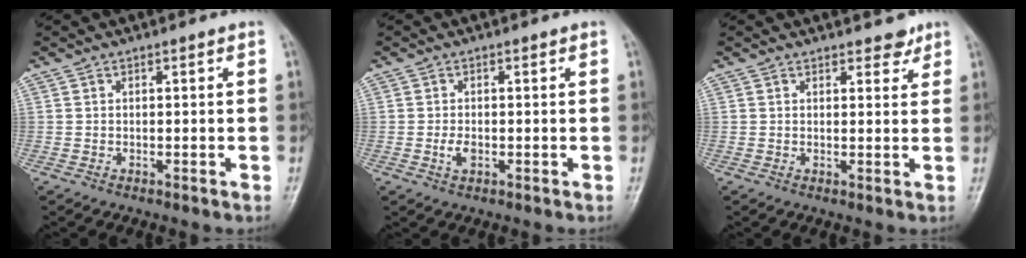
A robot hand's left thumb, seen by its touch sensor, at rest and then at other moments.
{"total": 1.9, "force": [-0.2, 1.1, 1.6], "torque": [-0.030, -0.002, -0.004]}
{"total": 2.6, "force": [2.2, 1.2, 0.8], "torque": [0.008, -0.013, 0.025]}